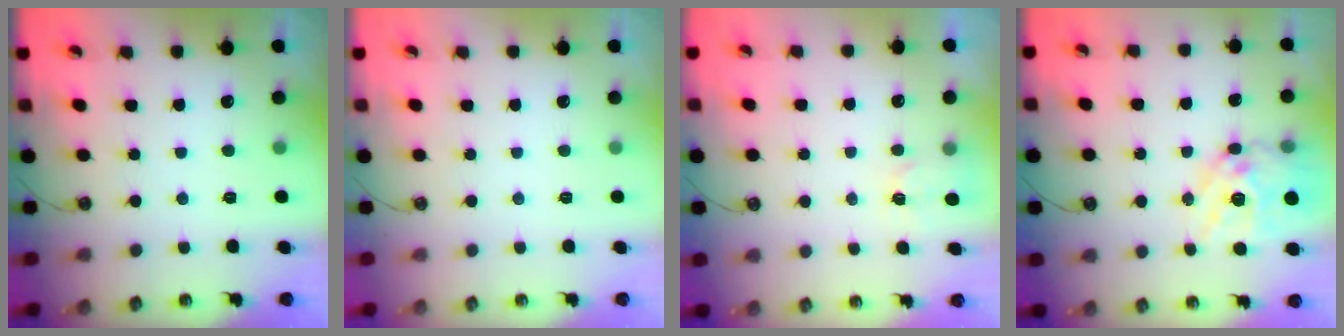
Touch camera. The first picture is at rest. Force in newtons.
{"total": 0.0}
{"total": 3.3, "press": 3.2, "slide": 0.5}
{"total": 17.1, "press": 17.0, "slide": 1.7}